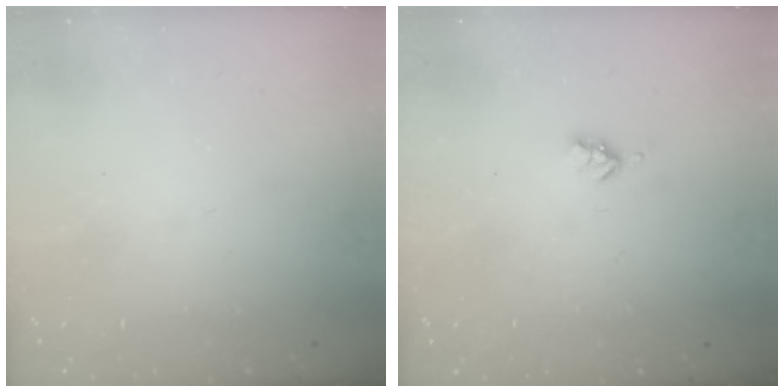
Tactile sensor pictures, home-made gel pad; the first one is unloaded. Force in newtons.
{"total": 2.7, "press": 2.6, "slide": 0.5}